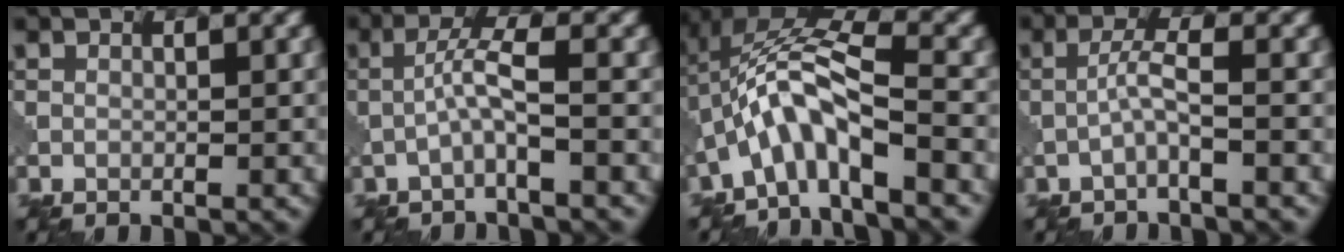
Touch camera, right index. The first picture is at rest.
{"total": 3.0, "force": [-0.9, 0.2, 2.9], "torque": [-0.059, 0.015, -0.025]}
{"total": 7.6, "force": [-2.9, 2.2, 6.6], "torque": [-0.129, 0.022, -0.066]}
{"total": 2.3, "force": [-0.8, 0.1, 2.1], "torque": [-0.044, 0.011, -0.022]}